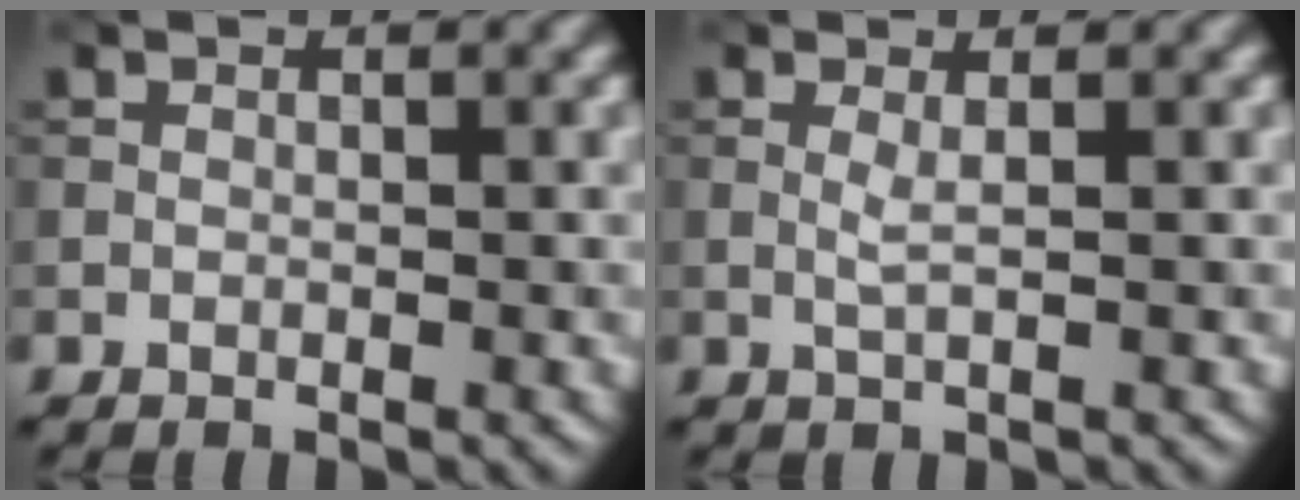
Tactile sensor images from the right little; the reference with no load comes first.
{"total": 1.0, "force": [0.2, 0.1, 1.0], "torque": [-0.023, 0.001, 0.002]}